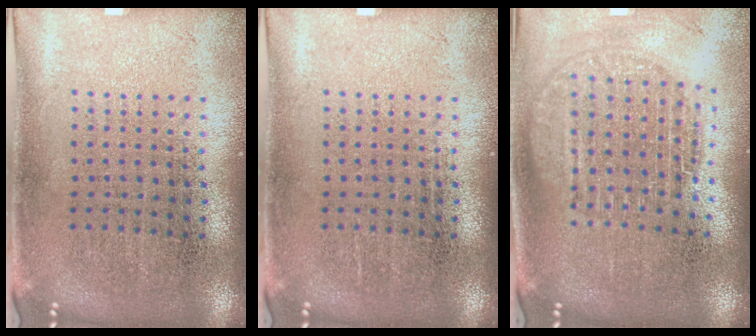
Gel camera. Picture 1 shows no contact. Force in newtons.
{"total": 0.0}
{"total": 1.8, "press": 1.6, "slide": 0.9}